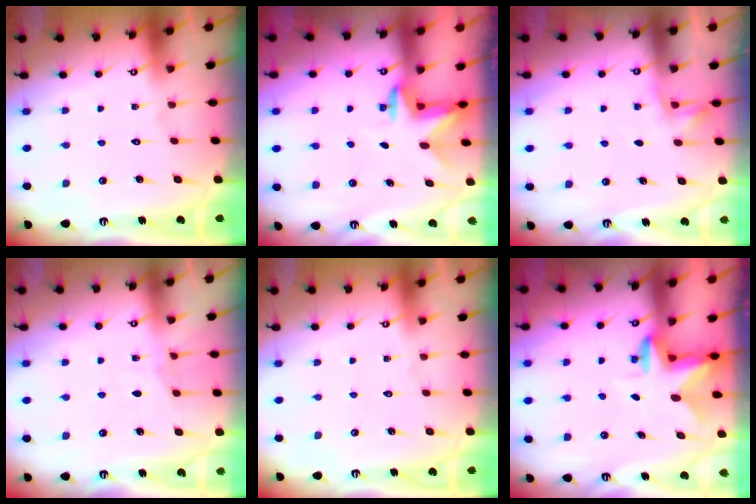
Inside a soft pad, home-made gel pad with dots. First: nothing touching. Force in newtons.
{"total": 2.6, "press": 2.6, "slide": 0.4}
{"total": 3.5, "press": 3.3, "slide": 1.2}
{"total": 3.5, "press": 3.5, "slide": 0.4}
{"total": 0.0}
{"total": 2.7, "press": 2.7, "slide": 0.5}